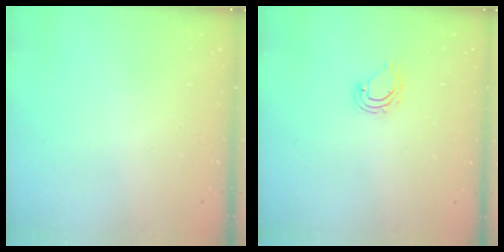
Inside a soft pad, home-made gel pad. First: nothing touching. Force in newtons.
{"total": 5.4, "press": 5.4, "slide": 0.3}